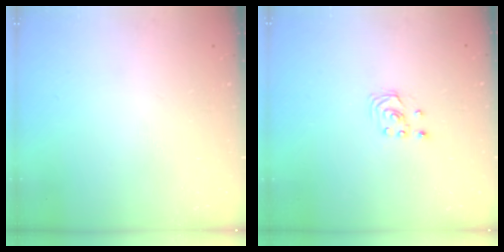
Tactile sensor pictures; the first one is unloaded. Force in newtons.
{"total": 1.8, "press": 1.8, "slide": 0.2}